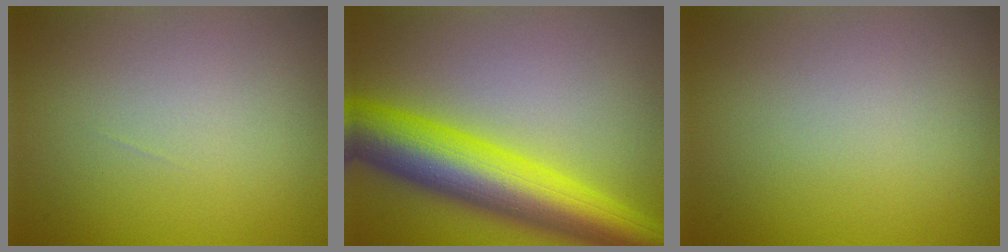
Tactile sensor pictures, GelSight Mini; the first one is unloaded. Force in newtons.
{"total": 11.2, "press": 11.2, "slide": 0.2}
{"total": 0.0}